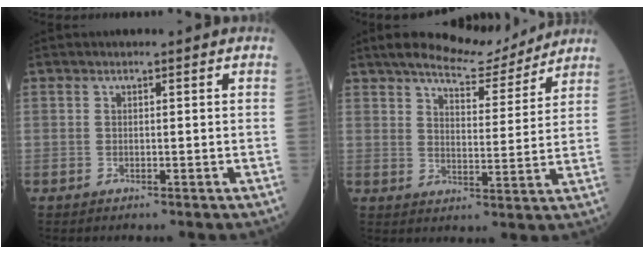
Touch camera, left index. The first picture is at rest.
{"total": 10.7, "force": [10.2, 1.7, 2.7], "torque": [-0.051, -0.010, 0.159]}